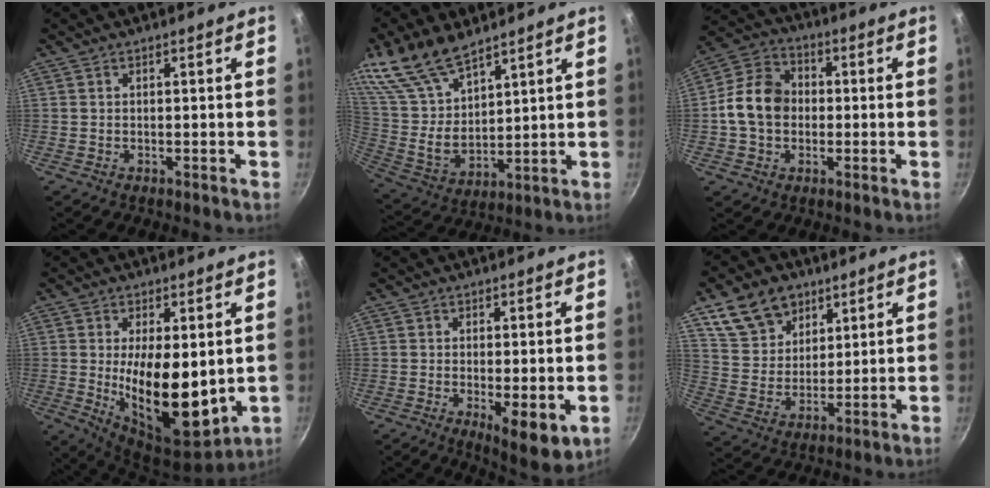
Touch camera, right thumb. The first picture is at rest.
{"total": 16.9, "force": [12.1, 7.2, 9.4], "torque": [-0.171, -0.060, 0.255]}
{"total": 11.5, "force": [-0.5, 9.1, 7.0], "torque": [-0.098, 0.025, -0.028]}
{"total": 16.1, "force": [0.2, 7.4, 14.3], "torque": [-0.215, -0.032, 0.015]}
{"total": 8.1, "force": [-1.8, 2.6, 7.4], "torque": [-0.097, -0.014, -0.015]}
{"total": 13.4, "force": [7.6, 9.4, 5.8], "torque": [-0.077, -0.025, 0.146]}